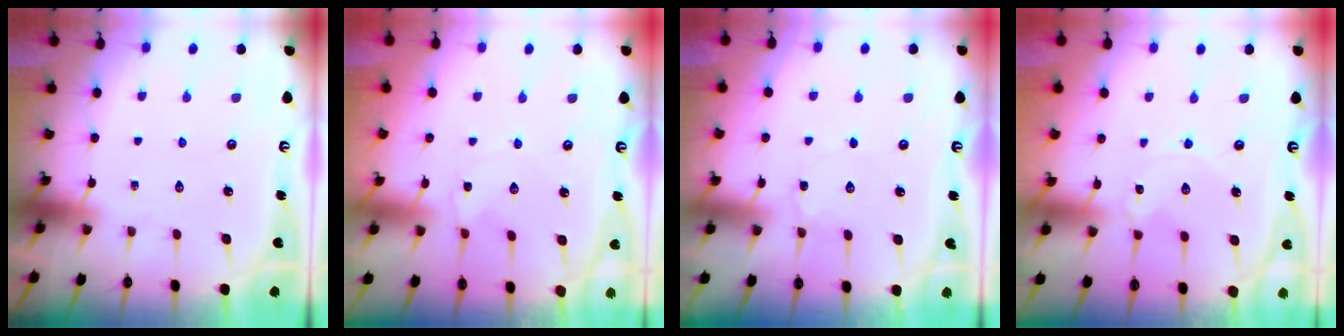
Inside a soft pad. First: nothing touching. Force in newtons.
{"total": 1.8, "press": 1.8, "slide": 0.3}
{"total": 2.2, "press": 2.2, "slide": 0.6}
{"total": 0.8, "press": 0.8, "slide": 0.1}